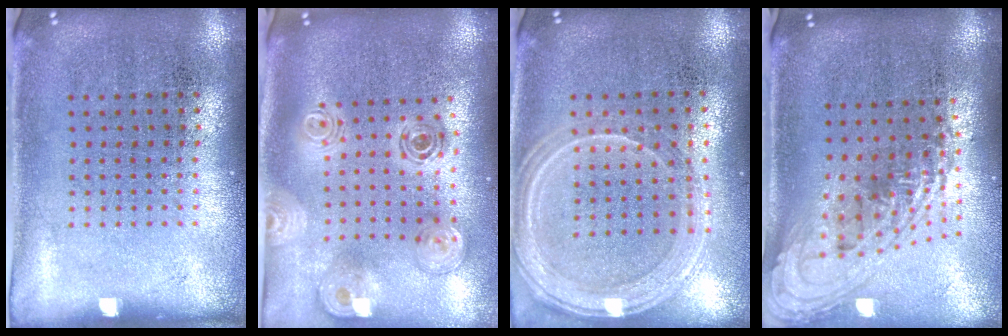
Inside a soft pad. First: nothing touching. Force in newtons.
{"total": 1.7, "press": 1.5, "slide": 0.8}
{"total": 1.3, "press": 1.3, "slide": 0.1}
{"total": 2.1, "press": 1.5, "slide": 1.4}